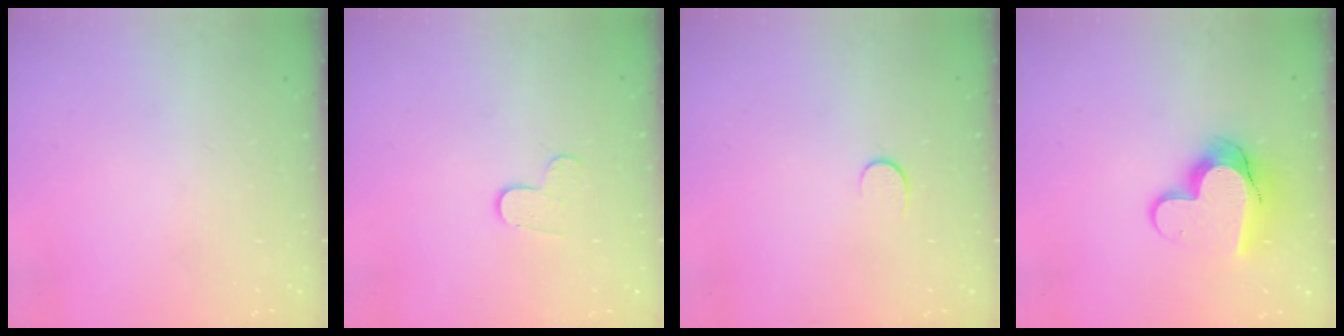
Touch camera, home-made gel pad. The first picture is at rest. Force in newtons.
{"total": 6.2, "press": 6.2, "slide": 0.6}
{"total": 4.4, "press": 4.3, "slide": 0.7}
{"total": 11.8, "press": 11.8, "slide": 1.0}